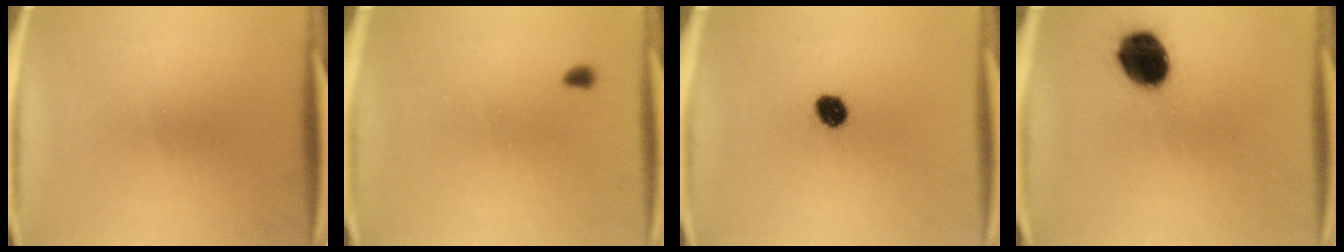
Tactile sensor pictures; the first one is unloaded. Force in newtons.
{"total": 0.9}
{"total": 5.5}
{"total": 13.2}